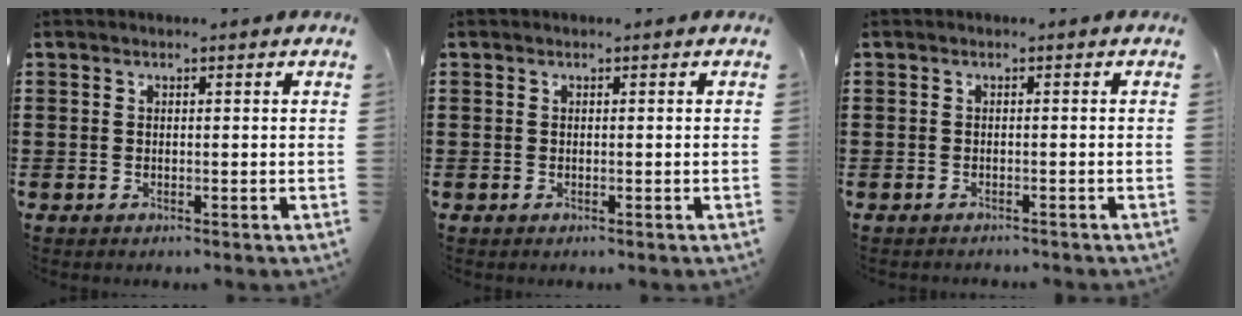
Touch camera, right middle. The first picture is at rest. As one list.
[{"total": 0.0}, {"total": 0.7, "force": [-0.7, 0.0, -0.1], "torque": [0.000, 0.000, -0.014]}]